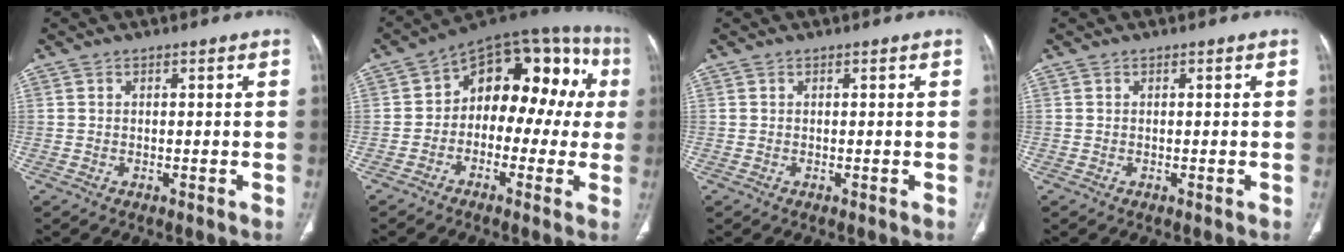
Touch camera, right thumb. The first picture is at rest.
{"total": 17.6, "force": [0.7, 11.1, 13.6], "torque": [-0.121, 0.059, -0.006]}
{"total": 0.0}
{"total": 0.0}